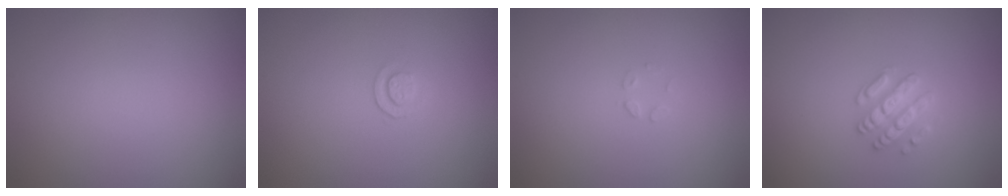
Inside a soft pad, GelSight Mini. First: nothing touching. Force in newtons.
{"total": 0.9, "press": 0.6, "slide": 0.7}
{"total": 0.8, "press": 0.8, "slide": 0.0}
{"total": 2.6, "press": 2.6, "slide": 0.3}